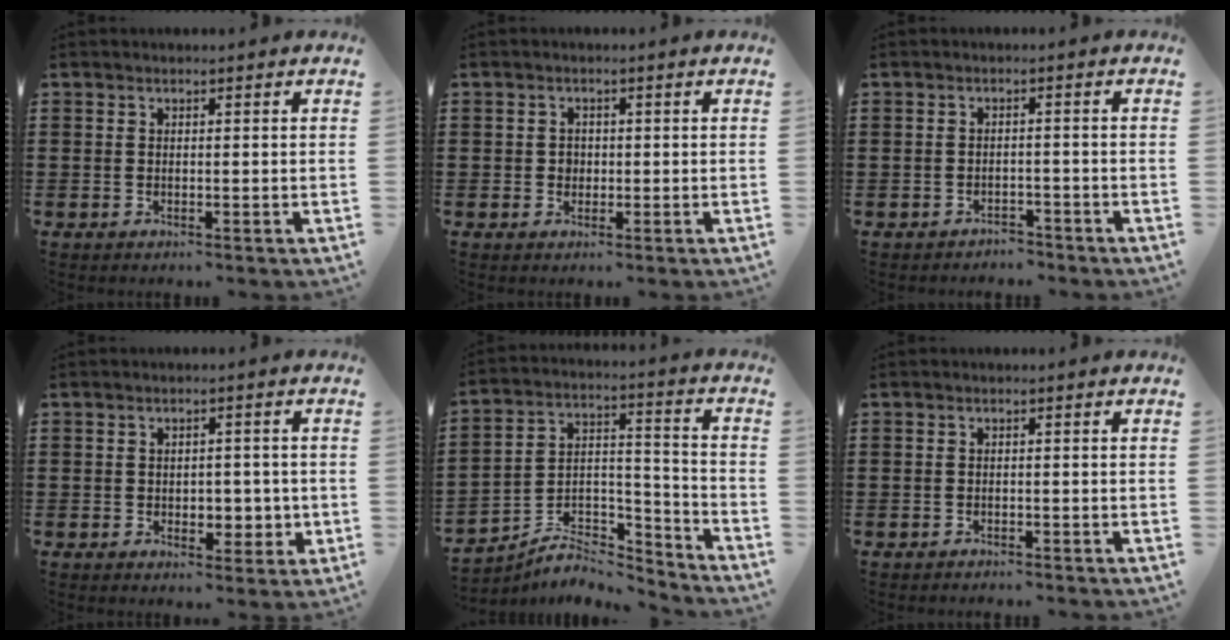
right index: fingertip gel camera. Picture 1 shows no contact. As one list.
[{"total": 1.3, "force": [-0.1, 1.2, 0.6], "torque": [-0.013, 0.004, -0.003]}, {"total": 2.1, "force": [-2.1, 0.3, -0.3], "torque": [-0.003, 0.004, -0.049]}, {"total": 3.6, "force": [-0.4, 2.7, 2.4], "torque": [-0.034, 0.002, -0.012]}, {"total": 6.5, "force": [-5.7, 2.7, 1.7], "torque": [-0.030, 0.012, -0.111]}, {"total": 0.9, "force": [-0.9, 0.2, 0.0], "torque": [-0.001, 0.002, -0.019]}]